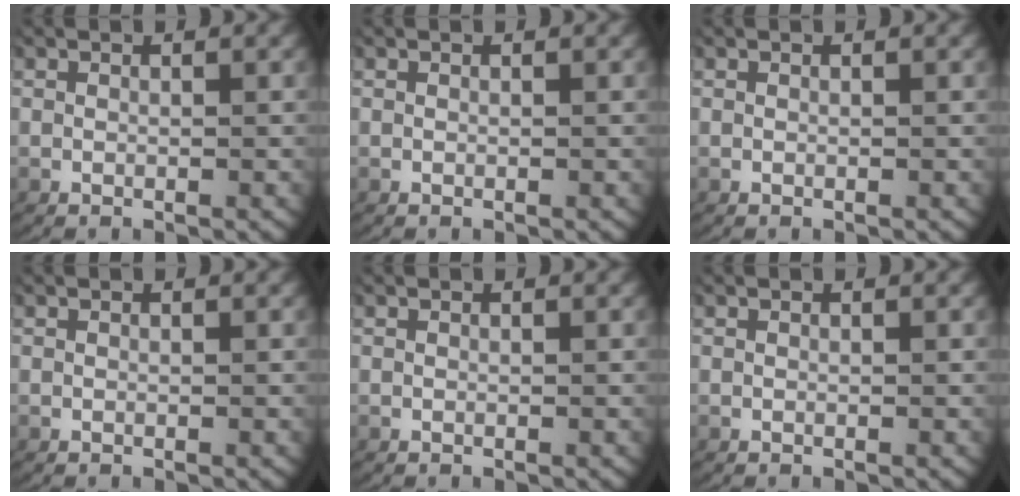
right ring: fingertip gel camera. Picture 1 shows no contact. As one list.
[{"total": 0.0}, {"total": 0.0}, {"total": 0.0}, {"total": 0.0}, {"total": 0.0}]